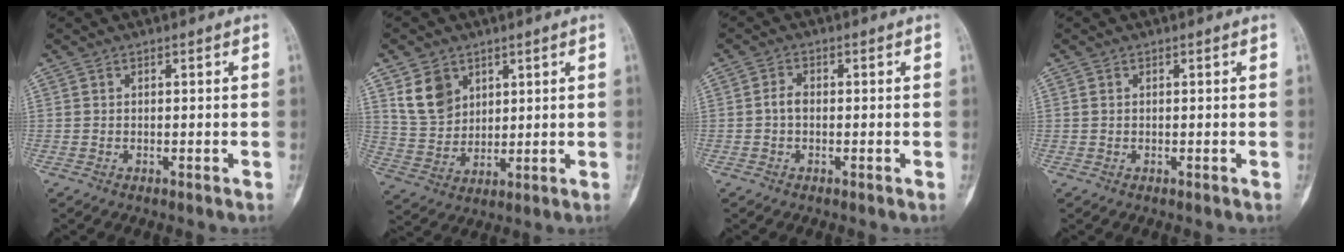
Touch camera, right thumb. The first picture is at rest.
{"total": 9.1, "force": [4.5, 6.7, 4.2], "torque": [-0.060, -0.022, 0.101]}
{"total": 2.1, "force": [-0.3, 1.4, 1.6], "torque": [-0.026, 0.006, -0.012]}
{"total": 0.7, "force": [0.2, 0.5, 0.5], "torque": [-0.011, 0.002, 0.006]}